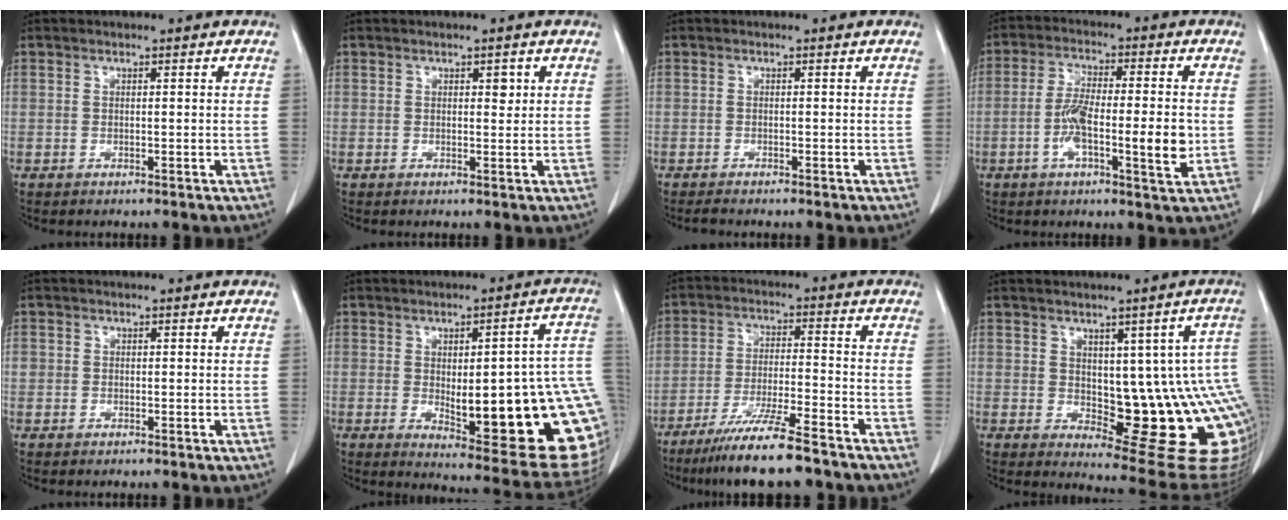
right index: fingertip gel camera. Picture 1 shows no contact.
{"total": 1.4, "force": [0.6, 0.7, 1.1], "torque": [-0.013, -0.002, 0.007]}
{"total": 0.8, "force": [-0.7, 0.0, 0.4], "torque": [-0.016, -0.004, -0.014]}
{"total": 10.3, "force": [-2.0, 1.9, 9.9], "torque": [-0.175, 0.002, -0.036]}
{"total": 1.0, "force": [0.1, 1.0, 0.2], "torque": [0.005, 0.005, -0.001]}
{"total": 24.6, "force": [-2.8, 5.0, 23.9], "torque": [-0.221, 0.001, -0.020]}
{"total": 11.2, "force": [-8.8, 0.3, 7.0], "torque": [-0.120, -0.030, -0.150]}
{"total": 16.8, "force": [-1.2, 6.3, 15.6], "torque": [-0.127, 0.010, 0.005]}